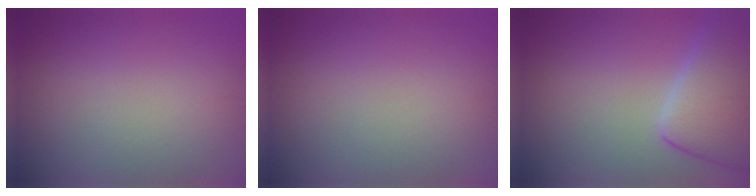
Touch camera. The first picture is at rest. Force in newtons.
{"total": 0.0}
{"total": 7.1, "press": 7.0, "slide": 0.6}